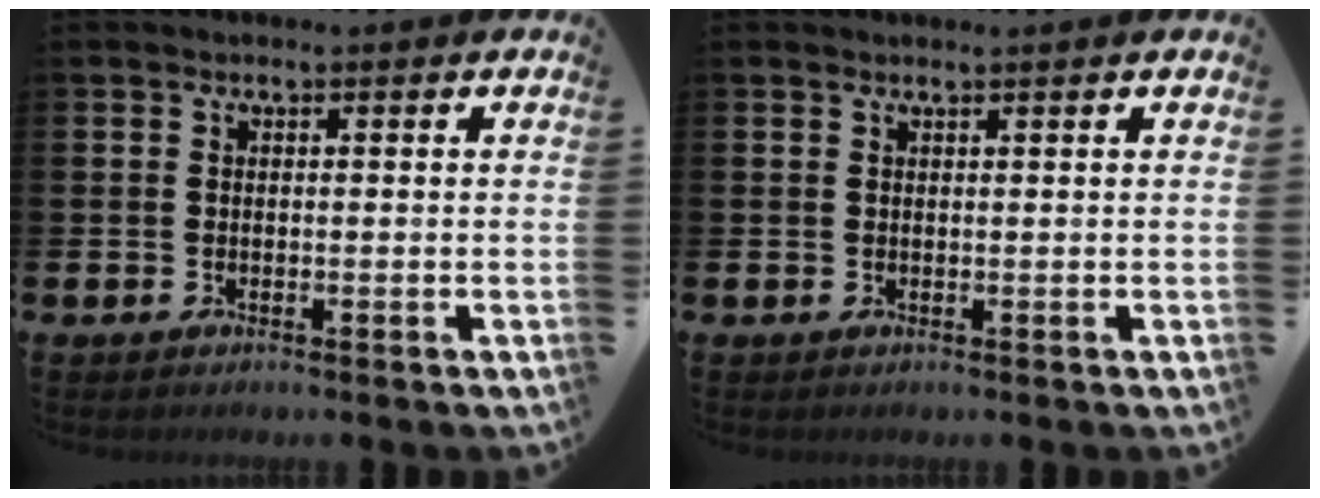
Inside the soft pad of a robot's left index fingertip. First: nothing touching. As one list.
[{"total": 0.6, "force": [0.5, -0.1, 0.2], "torque": [0.003, -0.003, 0.009]}]